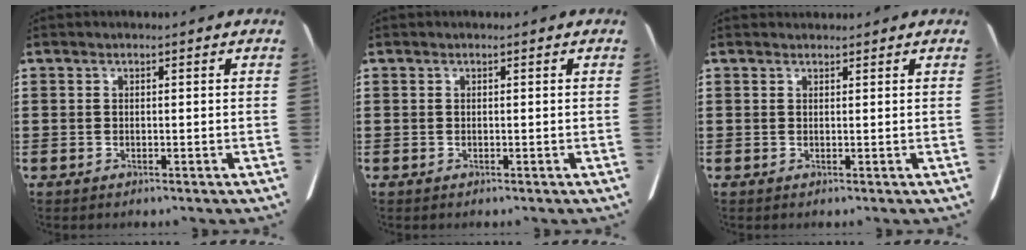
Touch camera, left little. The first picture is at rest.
{"total": 0.0}
{"total": 0.9, "force": [0.9, 0.2, 0.0], "torque": [0.007, -0.001, 0.015]}